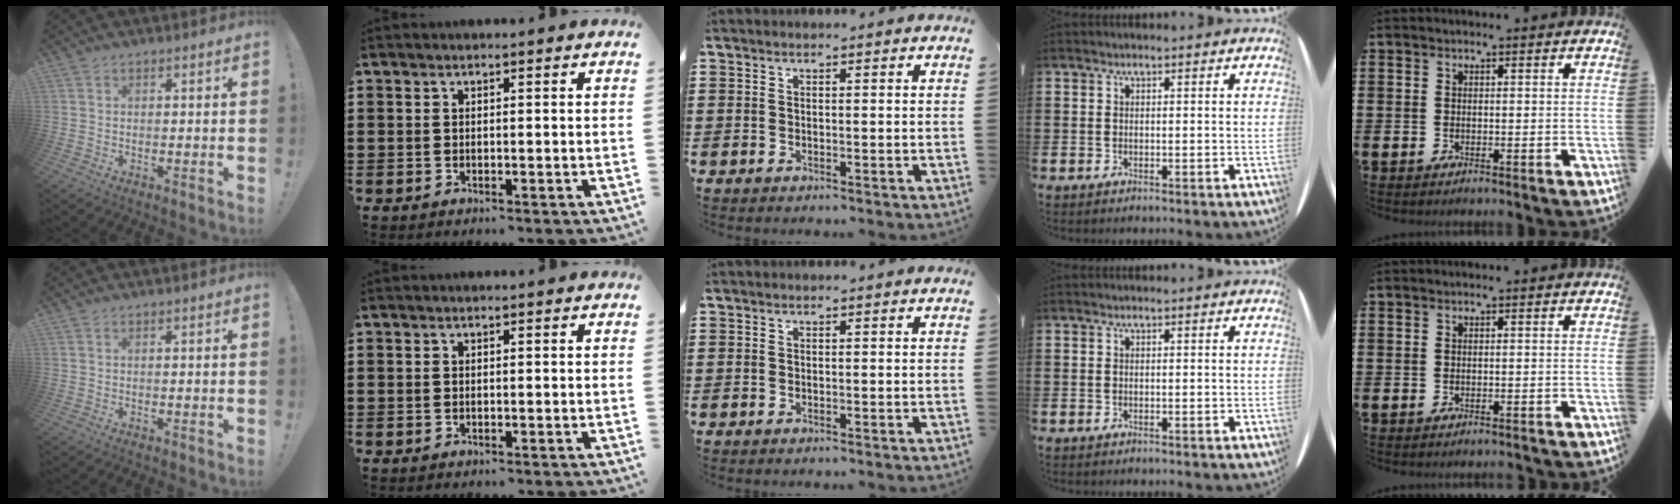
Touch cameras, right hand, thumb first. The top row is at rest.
{}